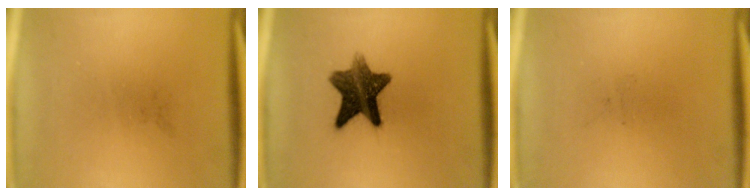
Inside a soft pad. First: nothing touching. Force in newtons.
{"total": 10.5}
{"total": 0.0}